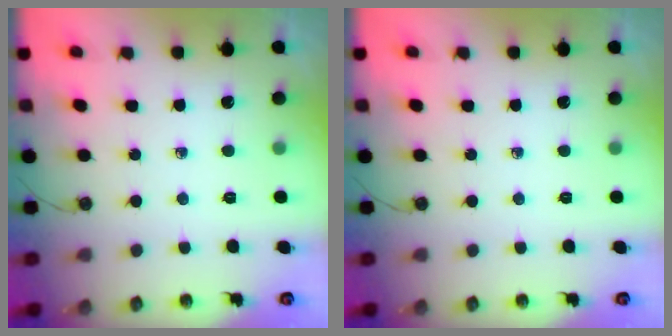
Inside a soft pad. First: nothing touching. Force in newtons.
{"total": 0.0}